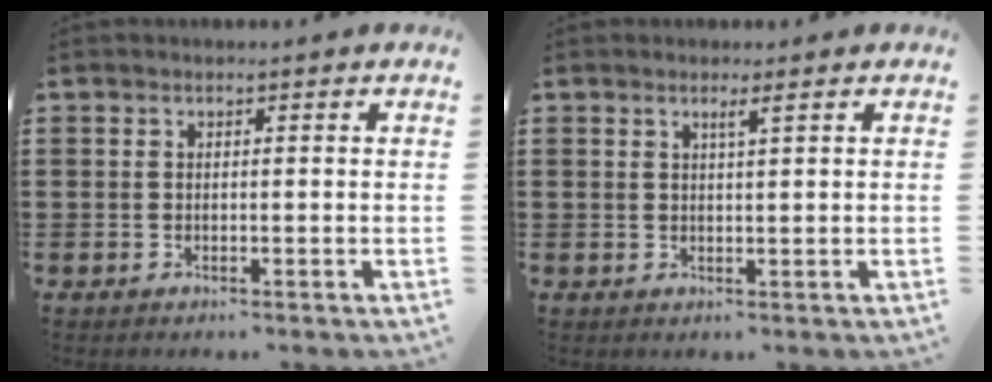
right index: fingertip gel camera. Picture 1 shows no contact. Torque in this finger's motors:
{"motor_torque": [0.04, -0.04, 0.02, 0.00]}